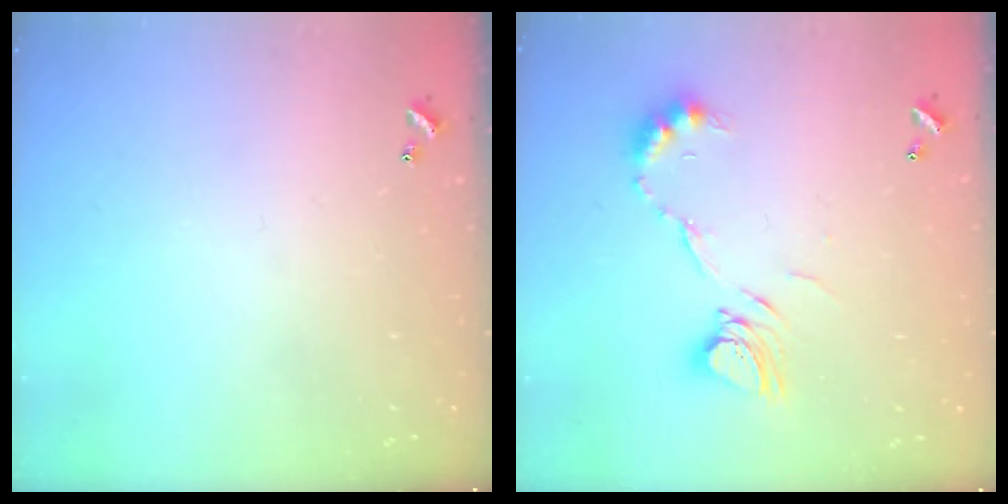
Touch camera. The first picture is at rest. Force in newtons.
{"total": 10.3, "press": 10.3, "slide": 1.1}